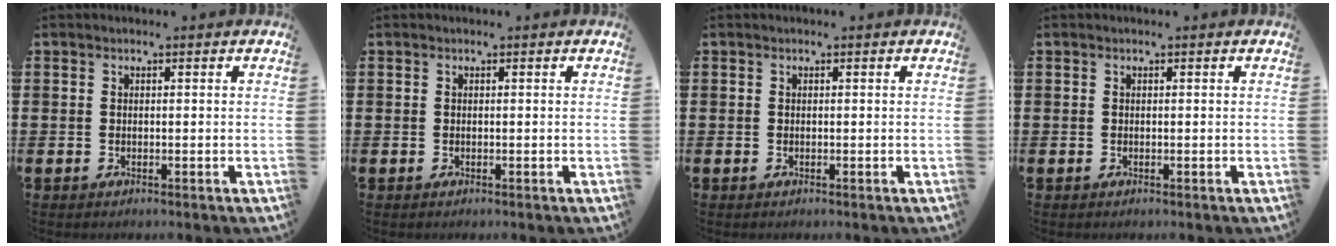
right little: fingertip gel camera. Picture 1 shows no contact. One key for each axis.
{"total": 0.0}
{"total": 0.0}
{"total": 0.0}